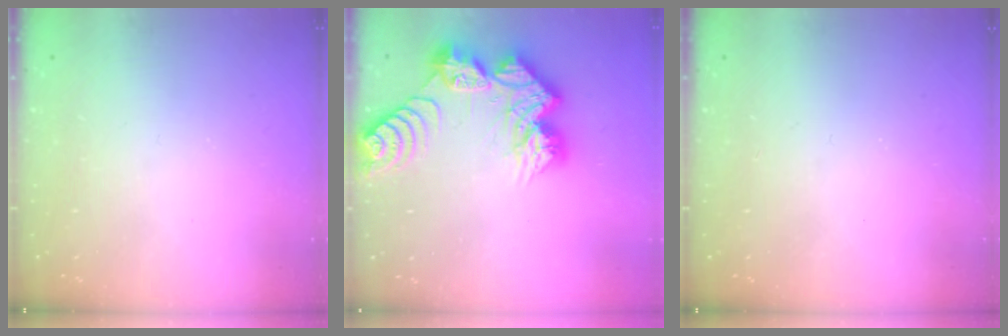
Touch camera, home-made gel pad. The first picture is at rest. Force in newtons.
{"total": 15.9, "press": 15.8, "slide": 1.3}
{"total": 0.0}